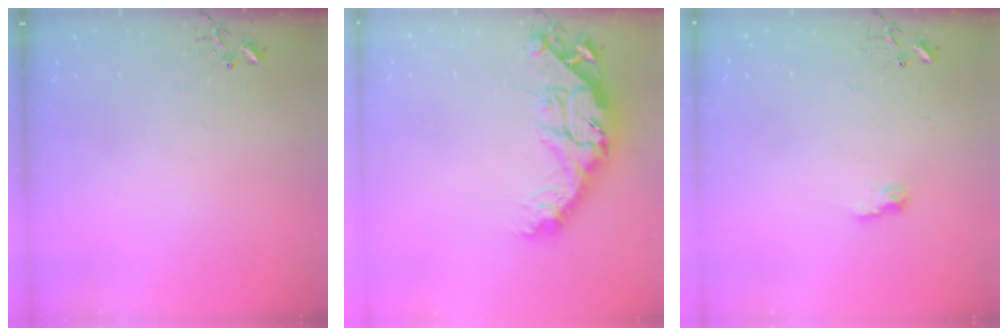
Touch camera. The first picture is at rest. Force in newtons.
{"total": 18.3, "press": 18.3, "slide": 1.4}
{"total": 6.3, "press": 6.3, "slide": 0.1}